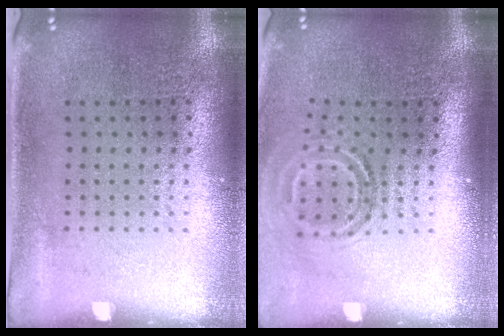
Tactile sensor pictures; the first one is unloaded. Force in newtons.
{"total": 1.7, "press": 1.1, "slide": 1.3}